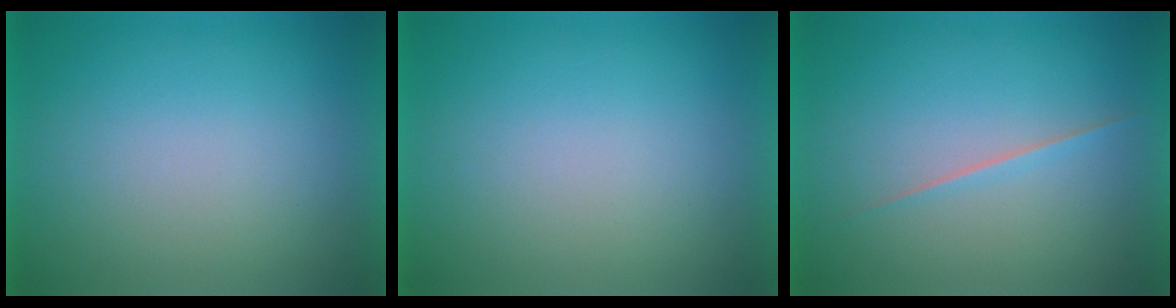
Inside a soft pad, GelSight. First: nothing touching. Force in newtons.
{"total": 1.2}
{"total": 1.6}